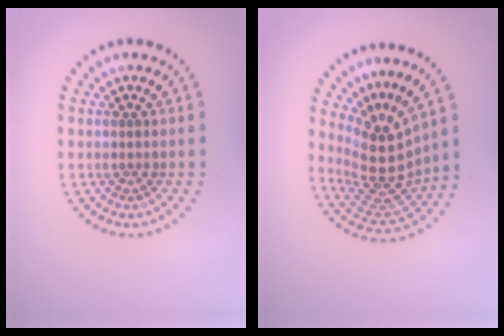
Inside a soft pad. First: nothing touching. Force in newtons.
{"total": 4.7, "press": 3.7, "slide": 2.8}